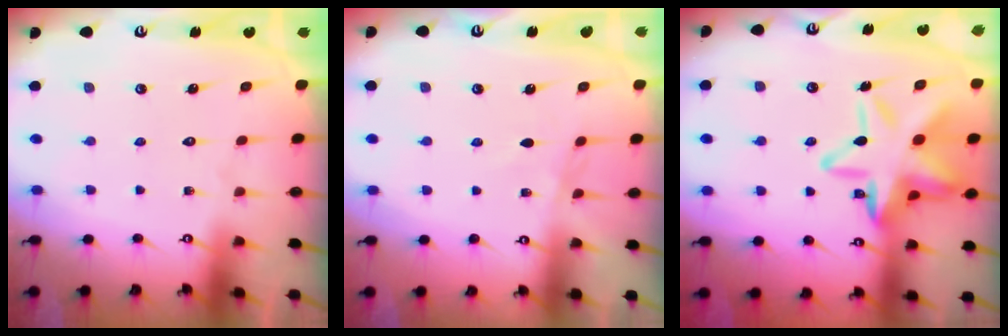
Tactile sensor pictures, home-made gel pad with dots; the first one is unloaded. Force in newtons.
{"total": 3.2, "press": 3.2, "slide": 0.5}
{"total": 19.2, "press": 19.1, "slide": 1.5}